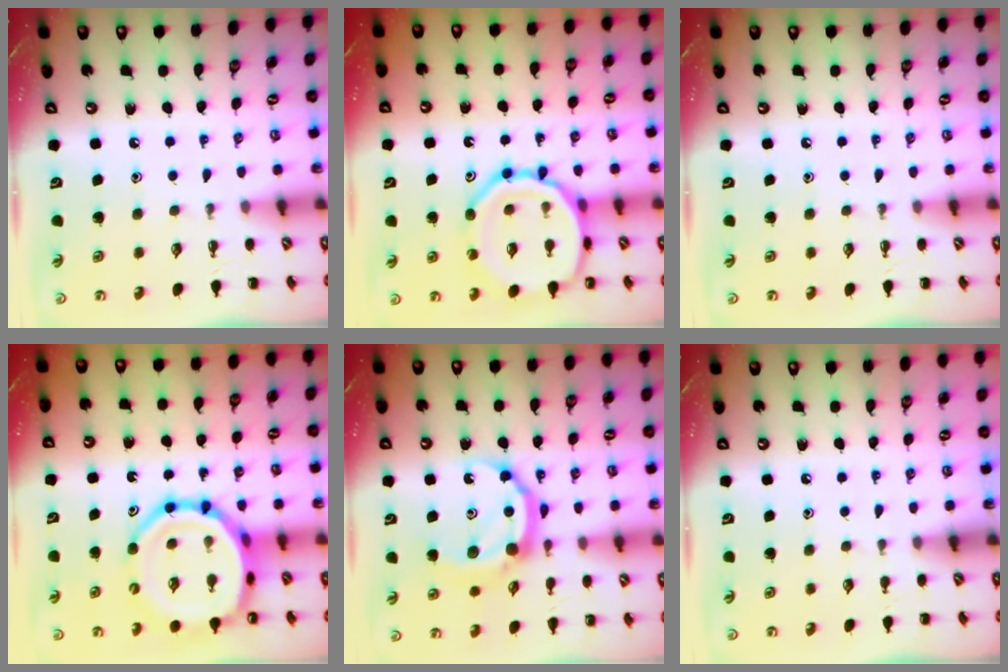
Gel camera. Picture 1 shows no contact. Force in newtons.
{"total": 17.2, "press": 17.1, "slide": 1.4}
{"total": 0.0}
{"total": 17.1, "press": 16.7, "slide": 3.6}
{"total": 11.3, "press": 11.3, "slide": 0.7}
{"total": 0.9, "press": 0.9, "slide": 0.2}